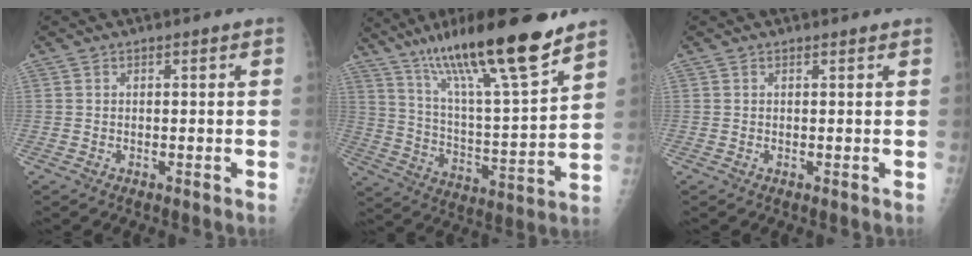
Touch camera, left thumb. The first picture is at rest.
{"total": 22.8, "force": [16.0, 3.1, 15.9], "torque": [-0.253, -0.065, 0.276]}
{"total": 0.5, "force": [0.5, 0.1, 0.1], "torque": [-0.002, -0.001, 0.007]}